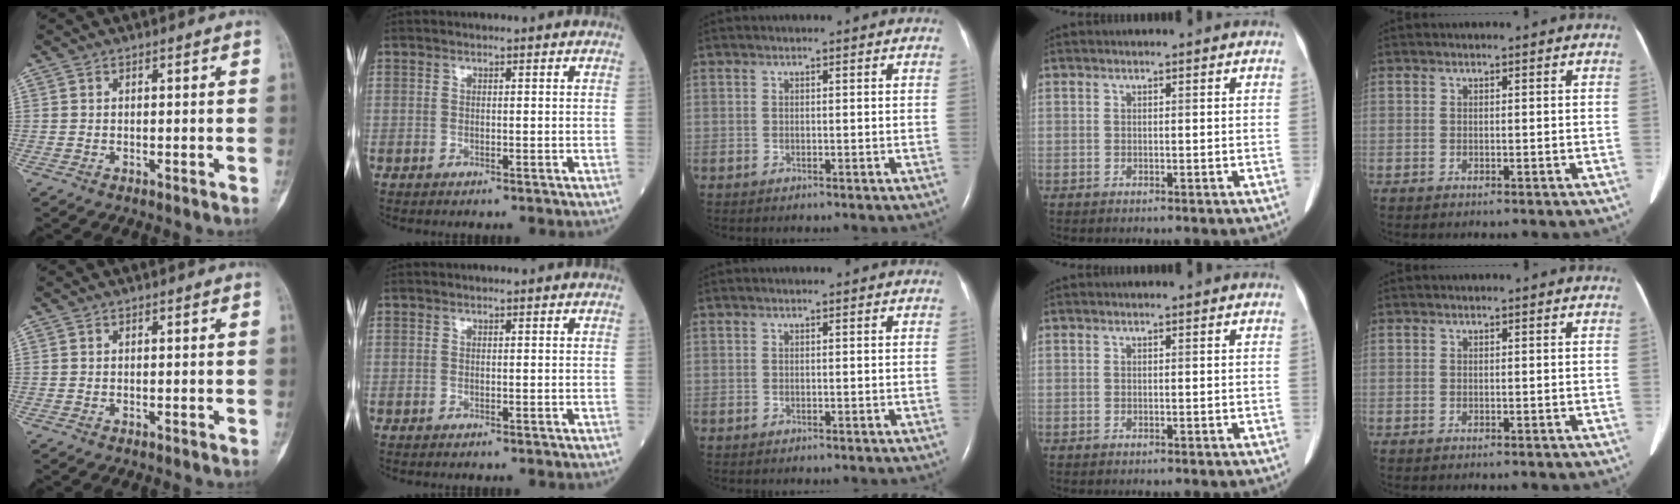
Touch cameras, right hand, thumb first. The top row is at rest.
{}